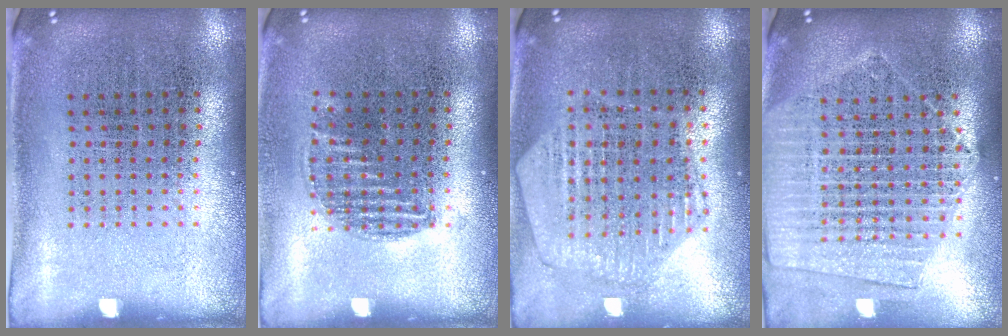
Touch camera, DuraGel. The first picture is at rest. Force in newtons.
{"total": 0.9, "press": 0.8, "slide": 0.3}
{"total": 1.2, "press": 1.2, "slide": 0.1}
{"total": 1.9, "press": 1.7, "slide": 0.7}